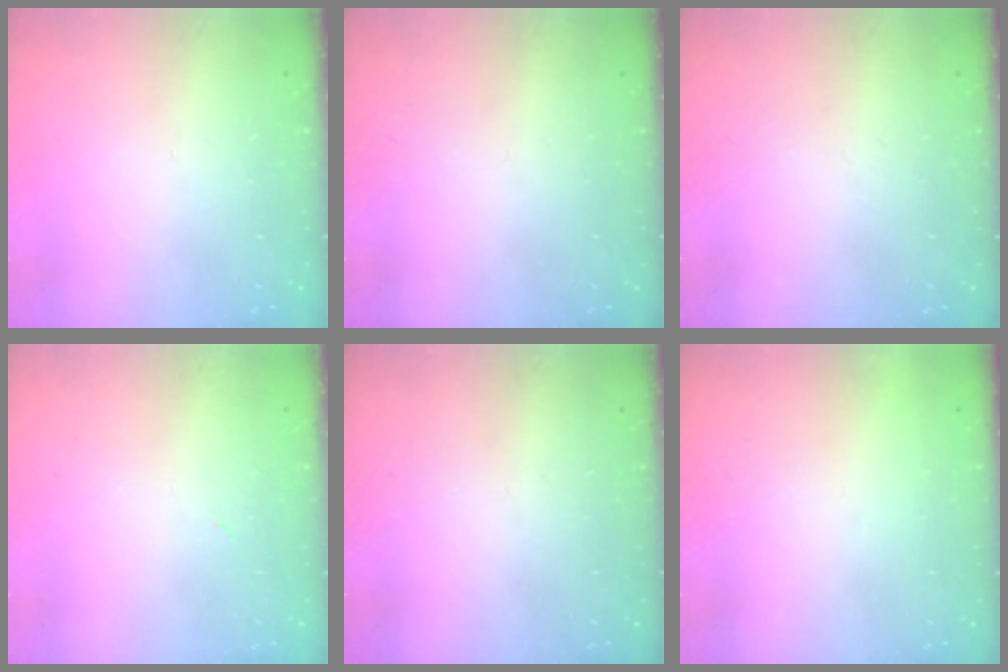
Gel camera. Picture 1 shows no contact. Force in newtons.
{"total": 0.0}
{"total": 0.0}
{"total": 2.9, "press": 2.9, "slide": 0.7}
{"total": 0.0}
{"total": 1.7, "press": 1.7, "slide": 0.1}